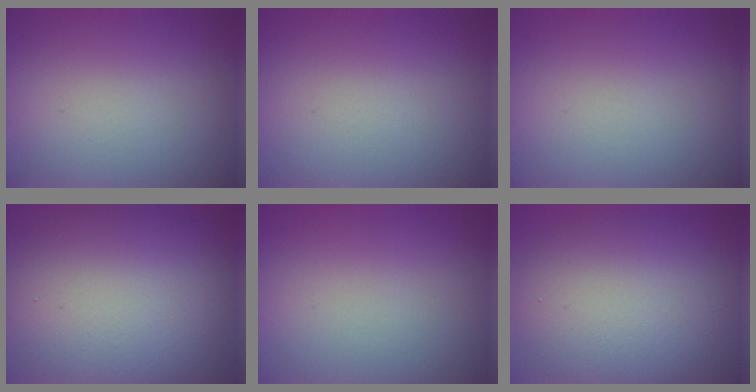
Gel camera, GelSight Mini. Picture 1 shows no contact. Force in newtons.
{"total": 0.0}
{"total": 0.0}
{"total": 12.9, "press": 12.8, "slide": 1.1}
{"total": 0.0}
{"total": 9.3, "press": 9.3, "slide": 0.7}